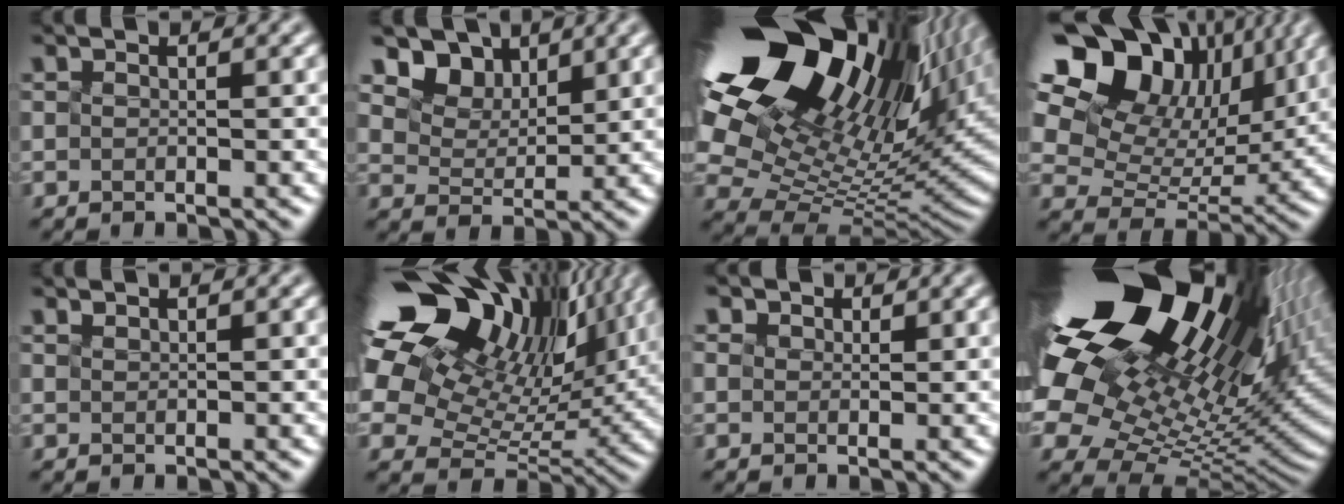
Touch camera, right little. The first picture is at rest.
{"total": 3.1, "force": [2.8, 1.3, 0.0], "torque": [-0.037, -0.024, 0.091]}
{"total": 18.2, "force": [9.3, 8.7, 13.0], "torque": [-0.270, 0.021, 0.188]}
{"total": 12.7, "force": [6.7, 8.2, 6.9], "torque": [-0.163, 0.036, 0.145]}
{"total": 0.7, "force": [0.6, -0.2, -0.1], "torque": [0.004, 0.003, 0.017]}
{"total": 16.0, "force": [8.4, 8.7, 10.5], "torque": [-0.207, 0.044, 0.171]}
{"total": 2.0, "force": [-0.1, -0.9, -1.7], "torque": [0.009, -0.020, 0.025]}
{"total": 17.9, "force": [7.6, 8.4, 13.9], "torque": [-0.259, 0.005, 0.166]}